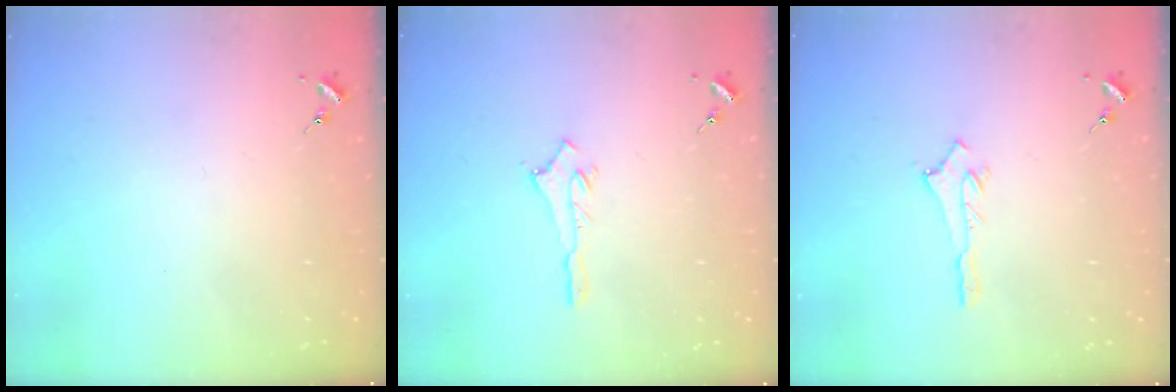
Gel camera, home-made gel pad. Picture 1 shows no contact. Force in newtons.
{"total": 2.7, "press": 2.7, "slide": 0.2}
{"total": 2.6, "press": 2.6, "slide": 0.4}